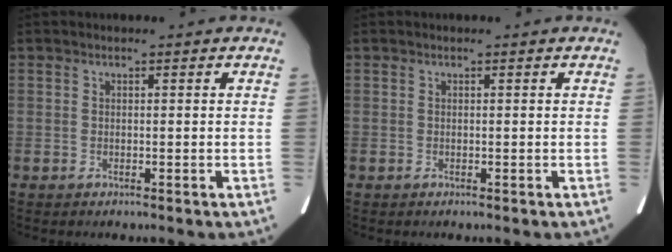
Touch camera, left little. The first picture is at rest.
{"total": 0.0}